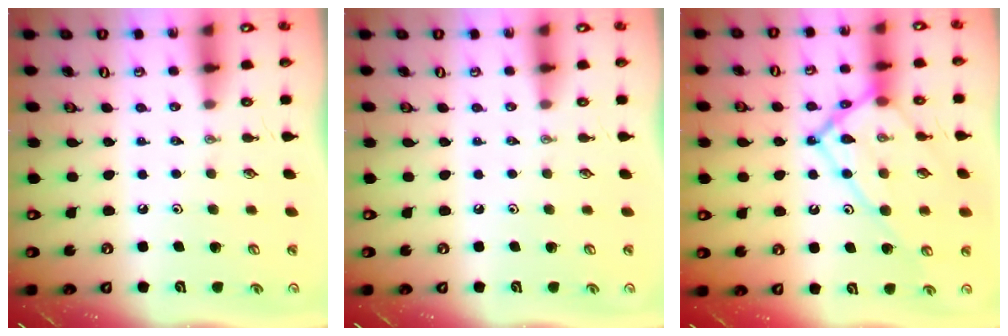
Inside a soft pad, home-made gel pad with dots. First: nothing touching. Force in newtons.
{"total": 0.0}
{"total": 15.7, "press": 15.6, "slide": 1.6}